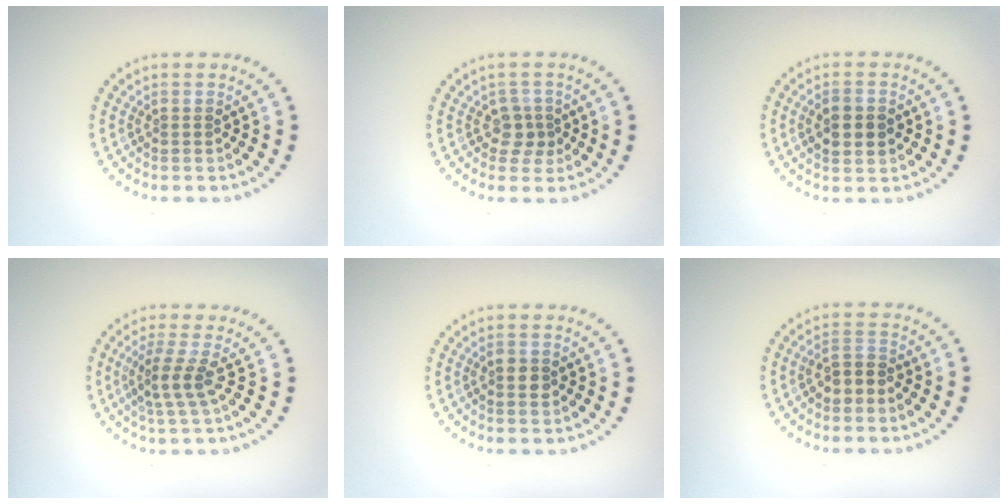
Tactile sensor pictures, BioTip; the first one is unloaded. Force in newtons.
{"total": 1.9, "press": 1.6, "slide": 1.0}
{"total": 3.2, "press": 3.2, "slide": 0.1}
{"total": 2.6, "press": 2.0, "slide": 1.6}
{"total": 1.8, "press": 1.8, "slide": 0.1}
{"total": 2.4, "press": 2.3, "slide": 0.7}